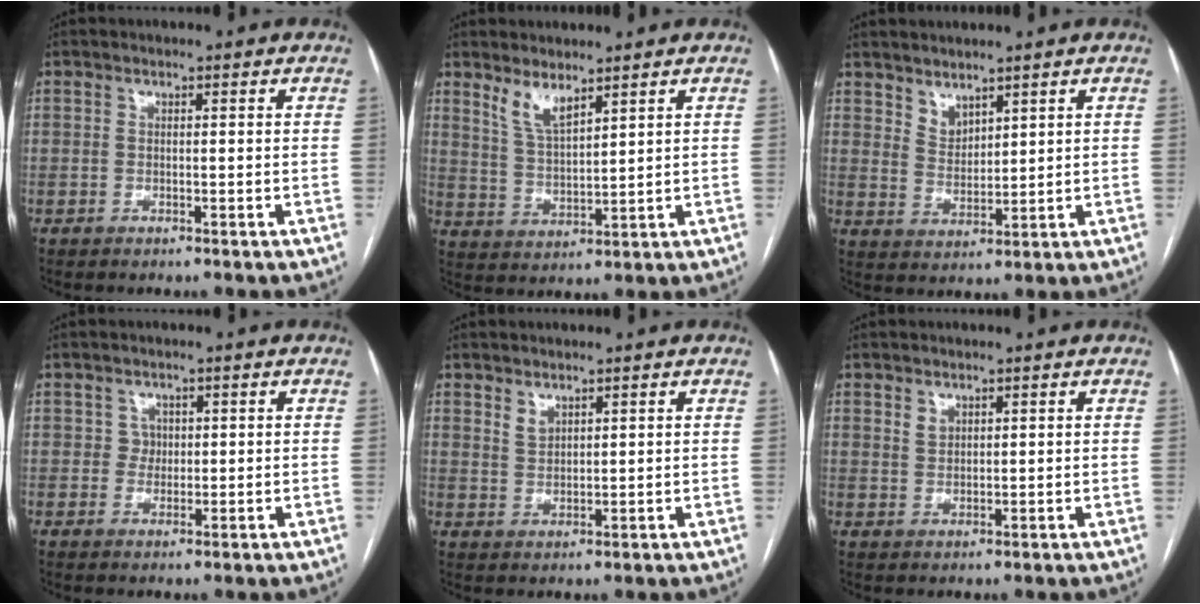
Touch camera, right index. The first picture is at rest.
{"total": 5.0, "force": [3.8, 1.2, 3.0], "torque": [-0.063, -0.009, 0.082]}
{"total": 3.7, "force": [3.1, 1.8, 1.1], "torque": [-0.020, -0.001, 0.071]}
{"total": 1.8, "force": [0.5, 1.7, 0.3], "torque": [0.003, 0.002, 0.007]}
{"total": 2.3, "force": [1.8, 1.1, 0.9], "torque": [-0.017, -0.002, 0.042]}
{"total": 1.8, "force": [1.2, 1.2, 0.7], "torque": [-0.011, 0.001, 0.026]}